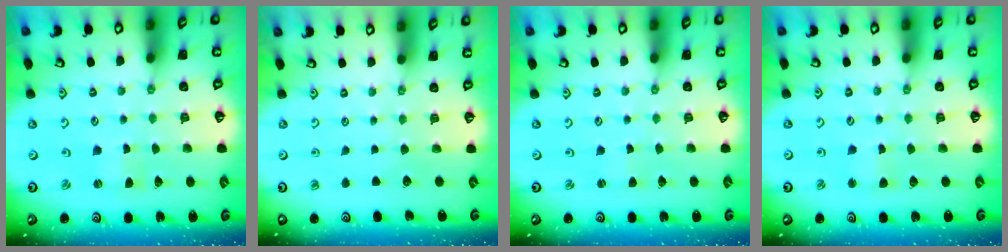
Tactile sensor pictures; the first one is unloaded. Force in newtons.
{"total": 0.0}
{"total": 0.9, "press": 0.8, "slide": 0.1}
{"total": 2.5, "press": 2.5, "slide": 0.5}